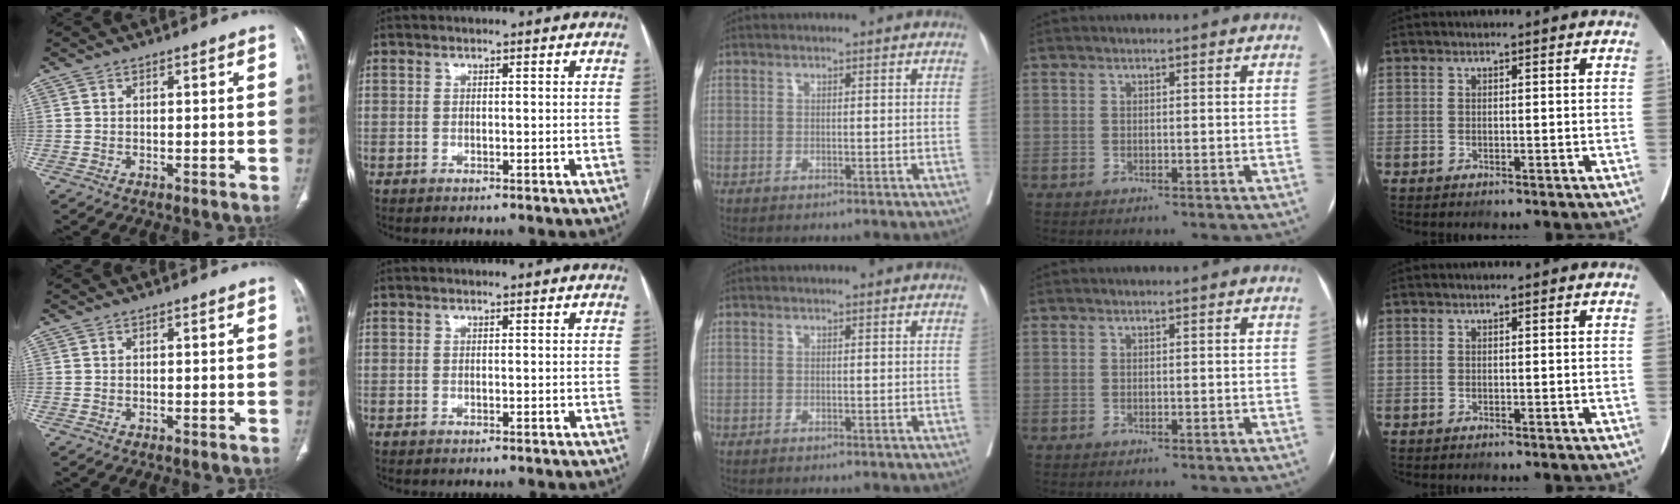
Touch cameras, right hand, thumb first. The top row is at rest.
{}